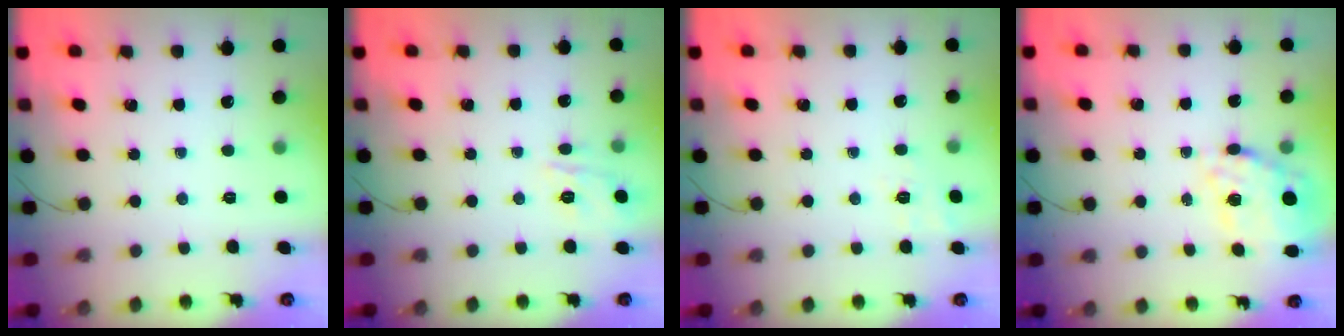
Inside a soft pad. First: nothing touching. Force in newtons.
{"total": 7.2, "press": 7.2, "slide": 1.1}
{"total": 2.0, "press": 0.9, "slide": 1.8}
{"total": 18.0, "press": 17.6, "slide": 3.6}